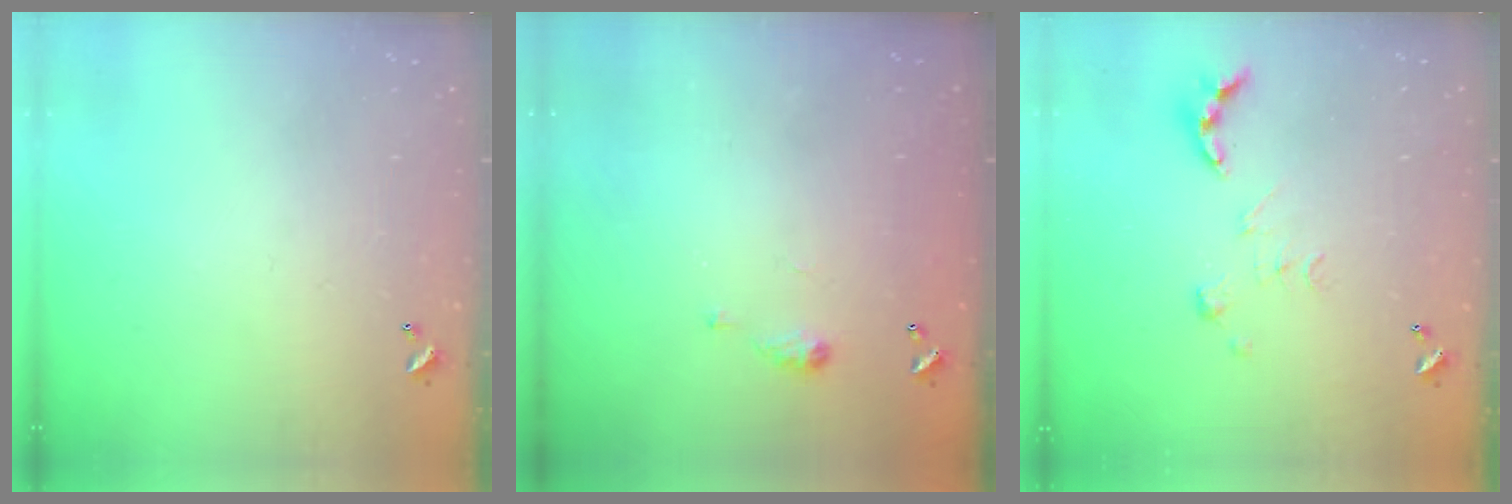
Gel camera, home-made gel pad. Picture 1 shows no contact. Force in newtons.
{"total": 4.8, "press": 4.7, "slide": 0.6}
{"total": 4.7, "press": 4.7, "slide": 0.4}